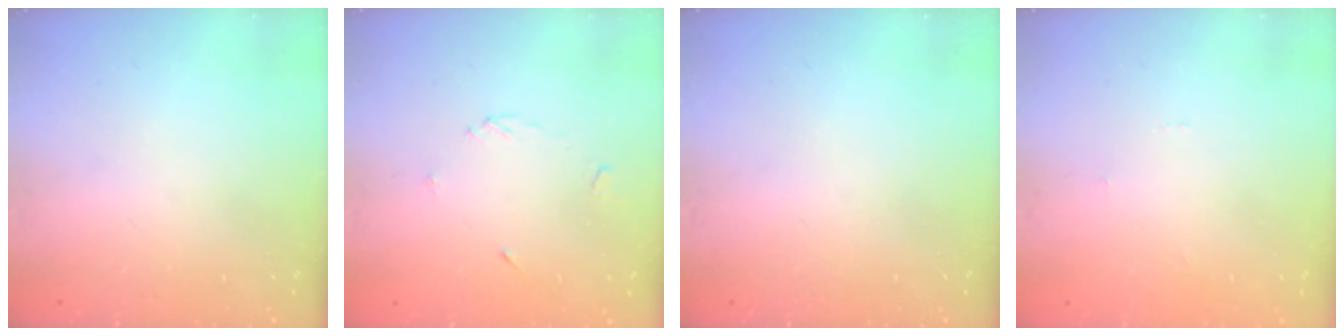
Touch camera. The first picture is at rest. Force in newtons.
{"total": 4.0, "press": 4.0, "slide": 0.5}
{"total": 0.0}
{"total": 0.0}